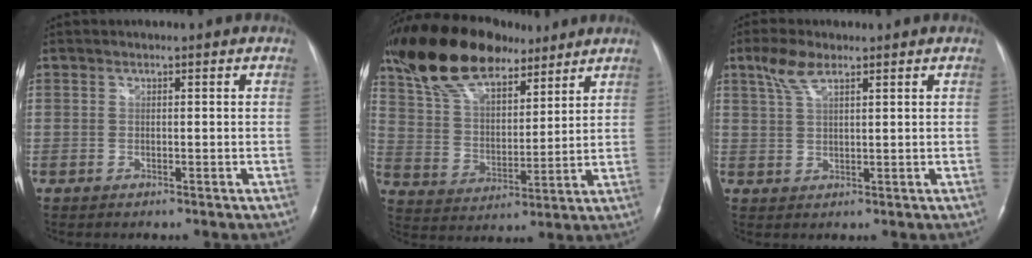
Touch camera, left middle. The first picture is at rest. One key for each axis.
{"total": 18.2, "fx": 13.6, "fy": 7.3, "fz": 9.6, "tx": -0.189, "ty": 0.034, "tz": 0.249}
{"total": 4.5, "fx": 2.9, "fy": 1.3, "fz": 3.1, "tx": -0.073, "ty": 0.012, "tz": 0.065}